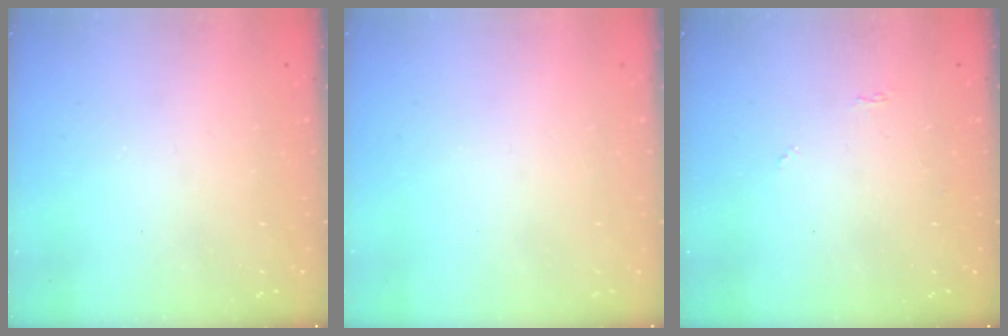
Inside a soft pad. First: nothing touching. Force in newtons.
{"total": 0.0}
{"total": 4.1, "press": 4.1, "slide": 0.5}